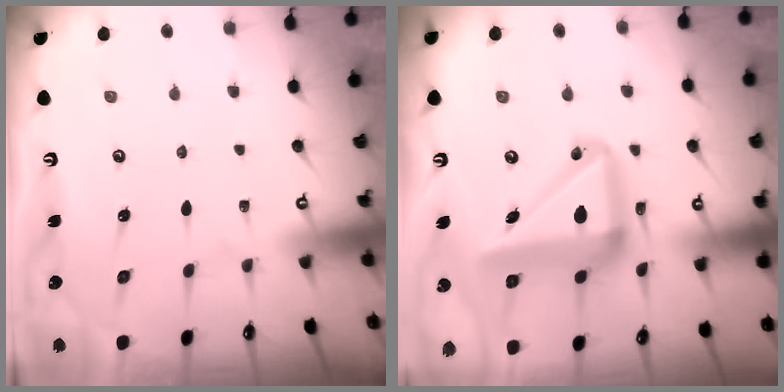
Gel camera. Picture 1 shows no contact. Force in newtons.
{"total": 20.2, "press": 20.0, "slide": 2.5}